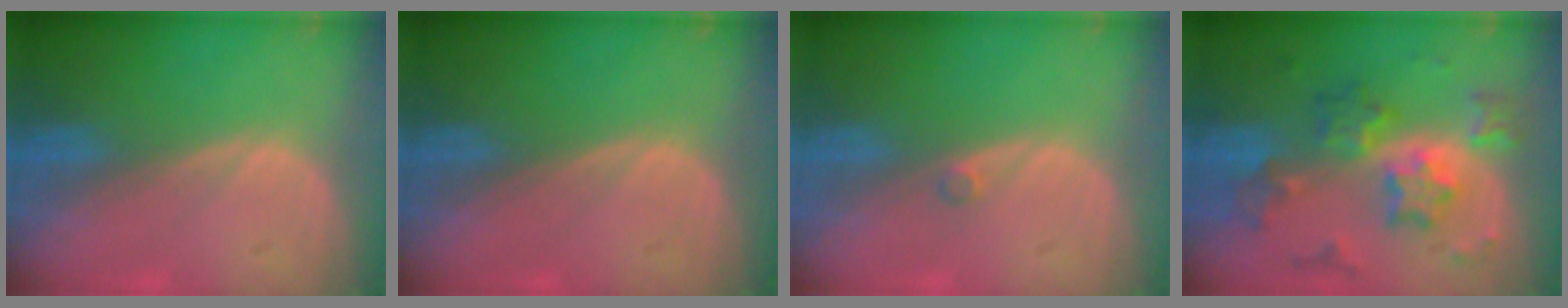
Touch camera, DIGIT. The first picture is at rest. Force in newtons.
{"total": 0.0}
{"total": 0.6, "press": 0.6, "slide": 0.1}
{"total": 9.1, "press": 9.1, "slide": 0.8}